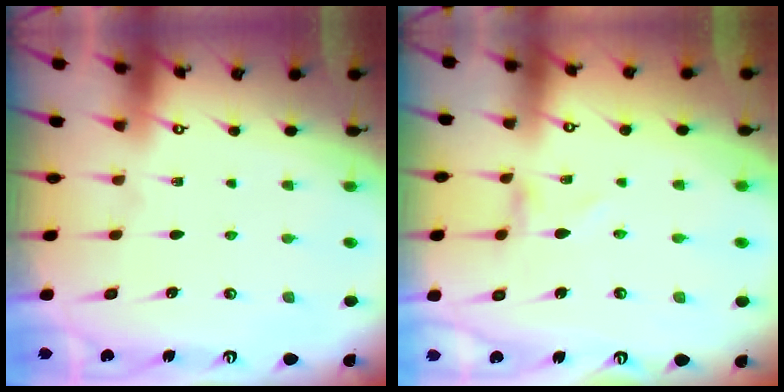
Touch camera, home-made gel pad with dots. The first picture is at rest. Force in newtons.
{"total": 0.0}